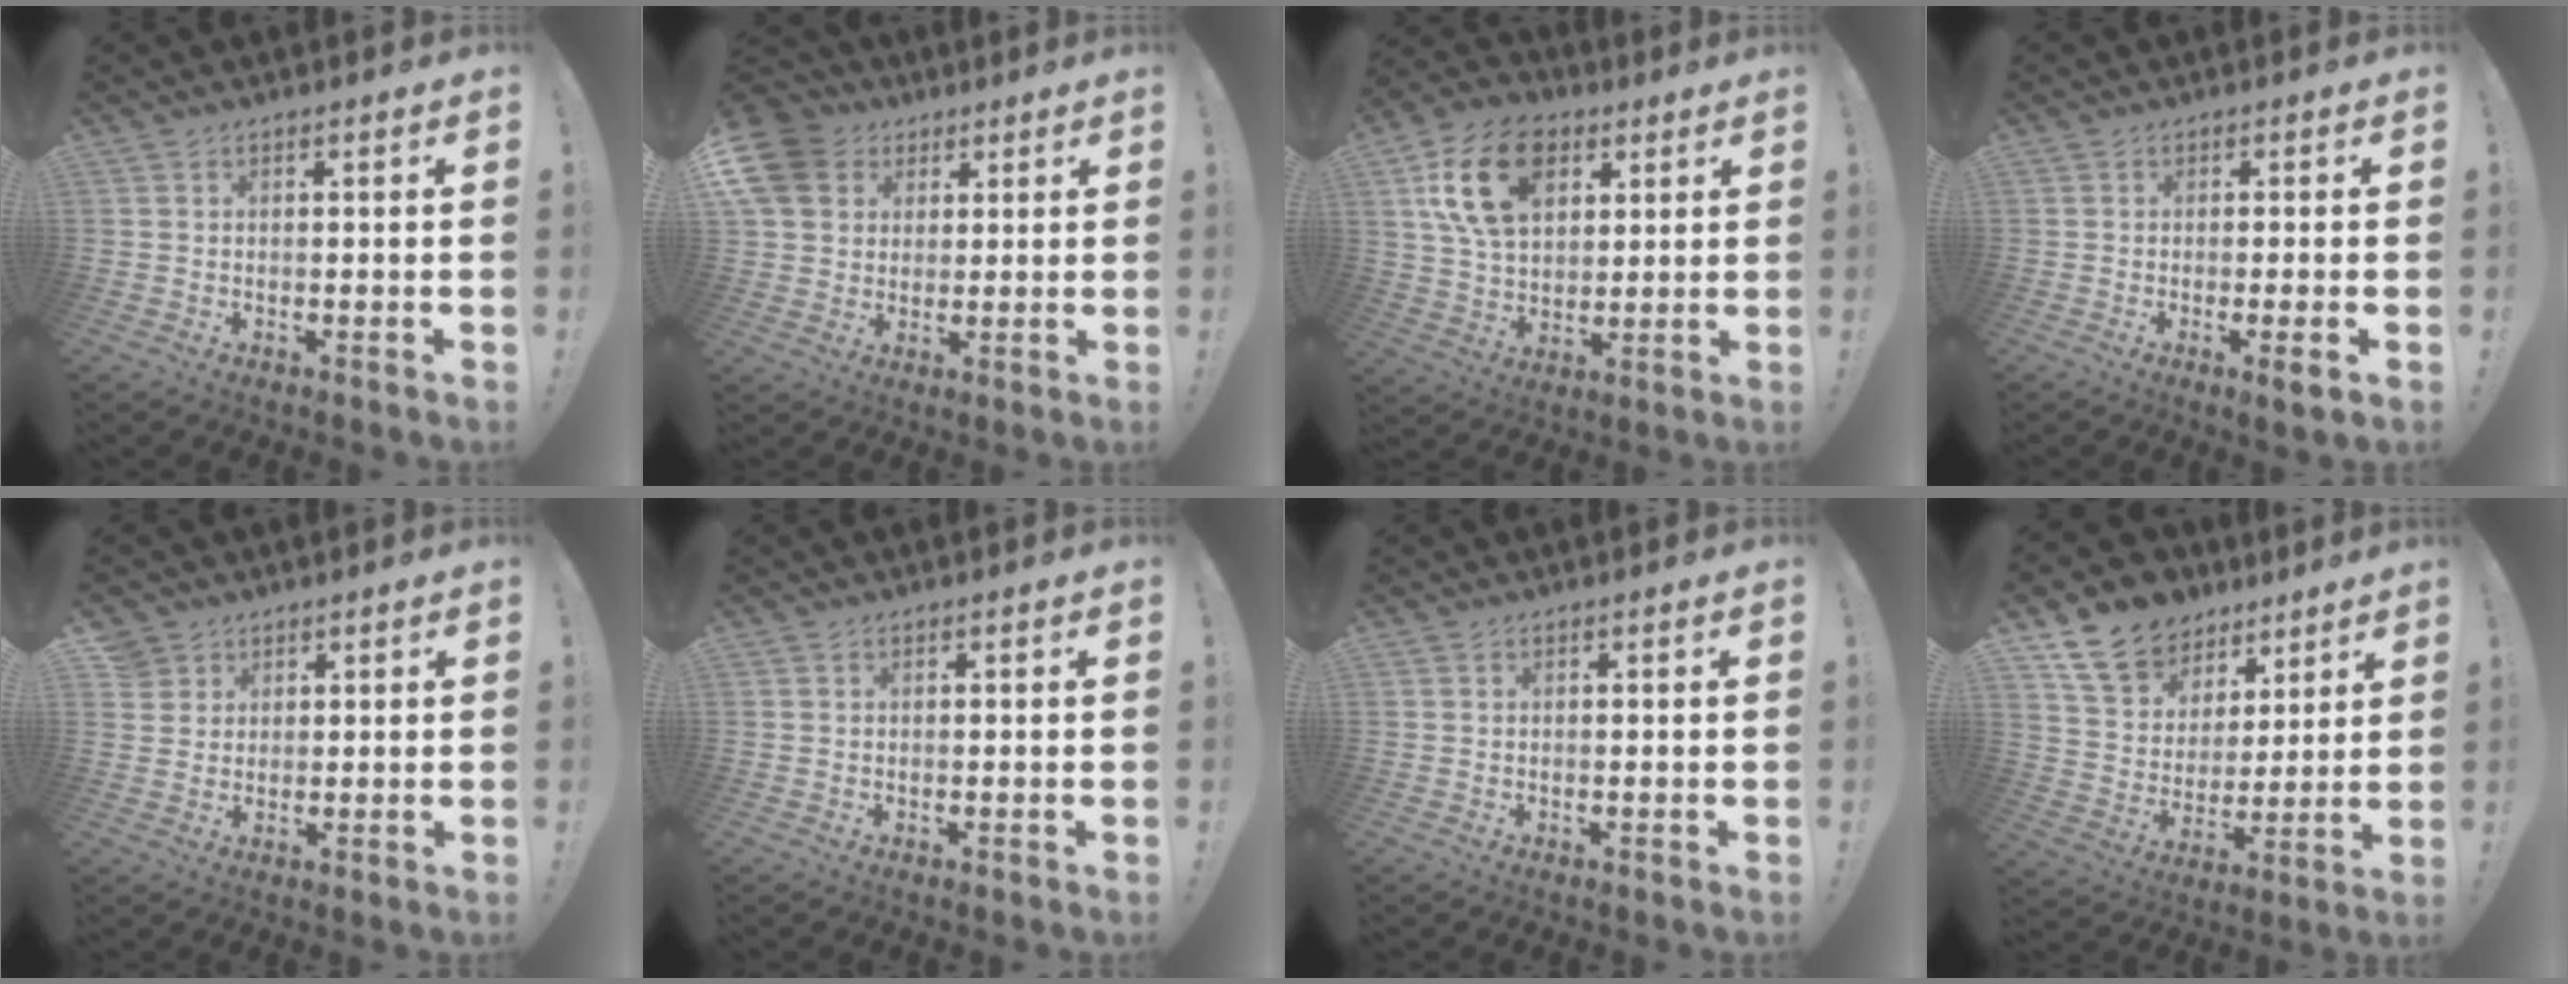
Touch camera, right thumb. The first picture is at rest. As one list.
[{"total": 11.8, "force": [4.2, 9.8, 5.0], "torque": [-0.095, -0.013, 0.087]}, {"total": 18.2, "force": [7.1, 12.5, 11.1], "torque": [-0.180, -0.016, 0.137]}, {"total": 3.7, "force": [-1.1, -0.4, 3.6], "torque": [-0.062, -0.002, -0.016]}, {"total": 3.6, "force": [2.3, 2.8, 0.4], "torque": [-0.003, -0.009, 0.042]}, {"total": 0.0}, {"total": 0.0}, {"total": 14.0, "force": [9.3, 9.6, 4.2], "torque": [-0.072, -0.057, 0.179]}]